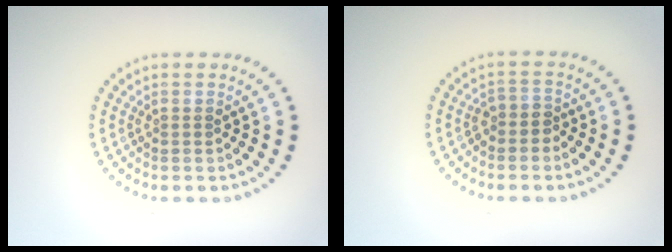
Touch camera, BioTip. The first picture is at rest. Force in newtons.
{"total": 1.6, "press": 1.2, "slide": 1.0}